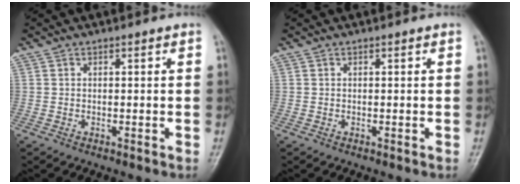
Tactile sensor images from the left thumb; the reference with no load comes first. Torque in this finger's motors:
{"motor_torque": [0.00, 0.01, -0.17, 0.01, 0.00]}